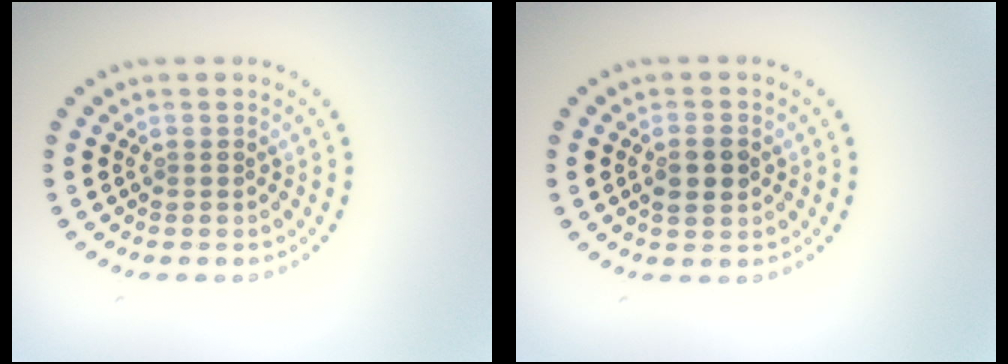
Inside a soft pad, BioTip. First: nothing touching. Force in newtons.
{"total": 2.1, "press": 2.1, "slide": 0.0}